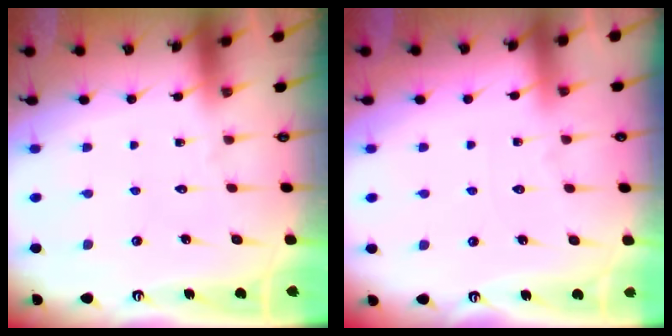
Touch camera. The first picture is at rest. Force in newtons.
{"total": 1.9, "press": 1.8, "slide": 0.4}